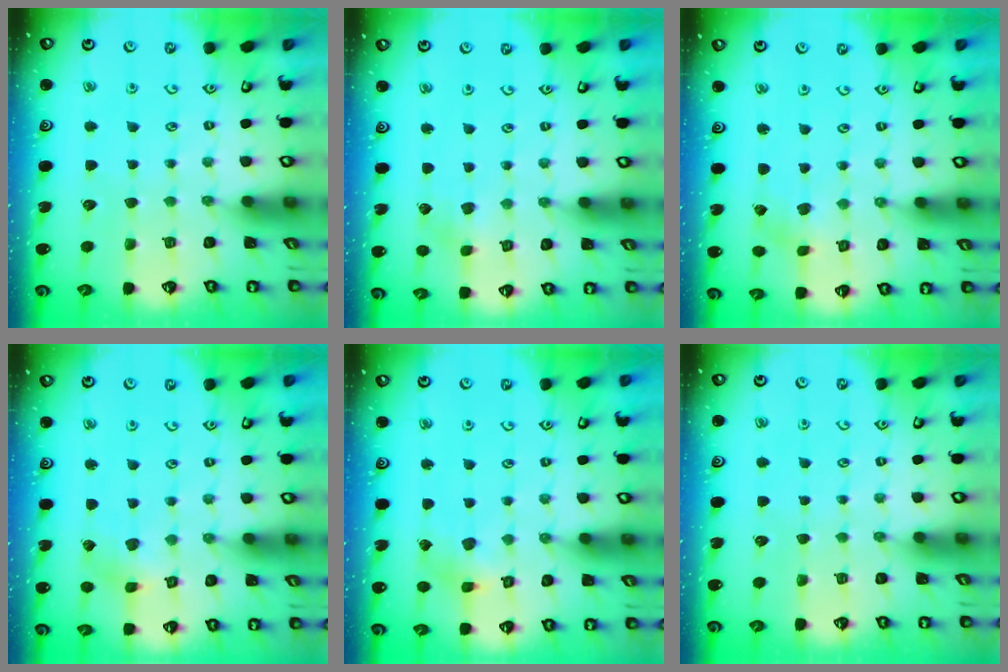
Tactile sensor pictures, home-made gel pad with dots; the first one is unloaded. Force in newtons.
{"total": 2.8, "press": 2.7, "slide": 0.6}
{"total": 0.0}
{"total": 3.2, "press": 3.2, "slide": 0.3}
{"total": 4.6, "press": 4.6, "slide": 0.5}
{"total": 0.0}